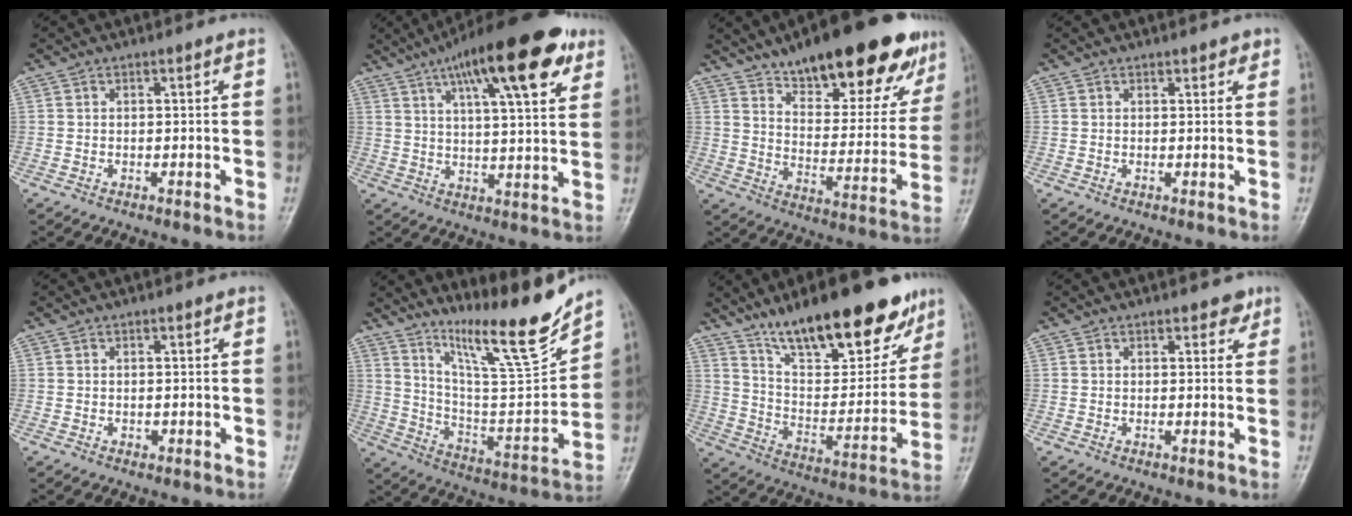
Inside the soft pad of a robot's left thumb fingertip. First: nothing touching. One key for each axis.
{"total": 19.3, "fx": 10.3, "fy": 5.3, "fz": 15.4, "tx": -0.219, "ty": -0.015, "tz": 0.154}
{"total": 25.3, "fx": 17.0, "fy": 9.4, "fz": 16.3, "tx": -0.186, "ty": -0.053, "tz": 0.248}
{"total": 1.4, "fx": 1.1, "fy": 0.7, "fz": 0.6, "tx": 0.004, "ty": -0.005, "tz": 0.009}
{"total": 0.6, "fx": 0.1, "fy": 0.5, "fz": 0.3, "tx": 0.000, "ty": 0.000, "tz": 0.001}
{"total": 18.3, "fx": 14.4, "fy": 1.6, "fz": 11.2, "tx": -0.150, "ty": -0.098, "tz": 0.253}
{"total": 23.7, "fx": 16.4, "fy": 8.0, "fz": 15.1, "tx": -0.184, "ty": -0.067, "tz": 0.268}
{"total": 2.3, "fx": 1.6, "fy": 1.2, "fz": 1.0, "tx": 0.005, "ty": -0.007, "tz": 0.017}